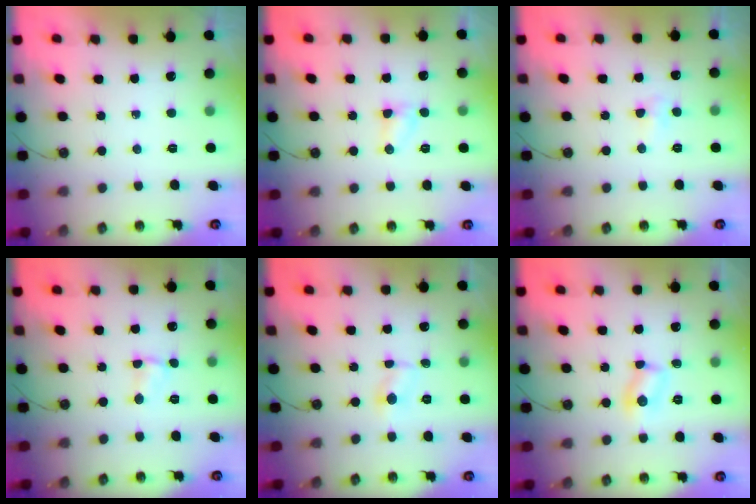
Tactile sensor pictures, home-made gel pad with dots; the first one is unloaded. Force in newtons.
{"total": 3.0, "press": 3.0, "slide": 0.3}
{"total": 5.0, "press": 3.6, "slide": 3.5}
{"total": 1.5, "press": 1.5, "slide": 0.1}
{"total": 2.4, "press": 2.4, "slide": 0.3}
{"total": 3.5, "press": 3.5, "slide": 0.4}